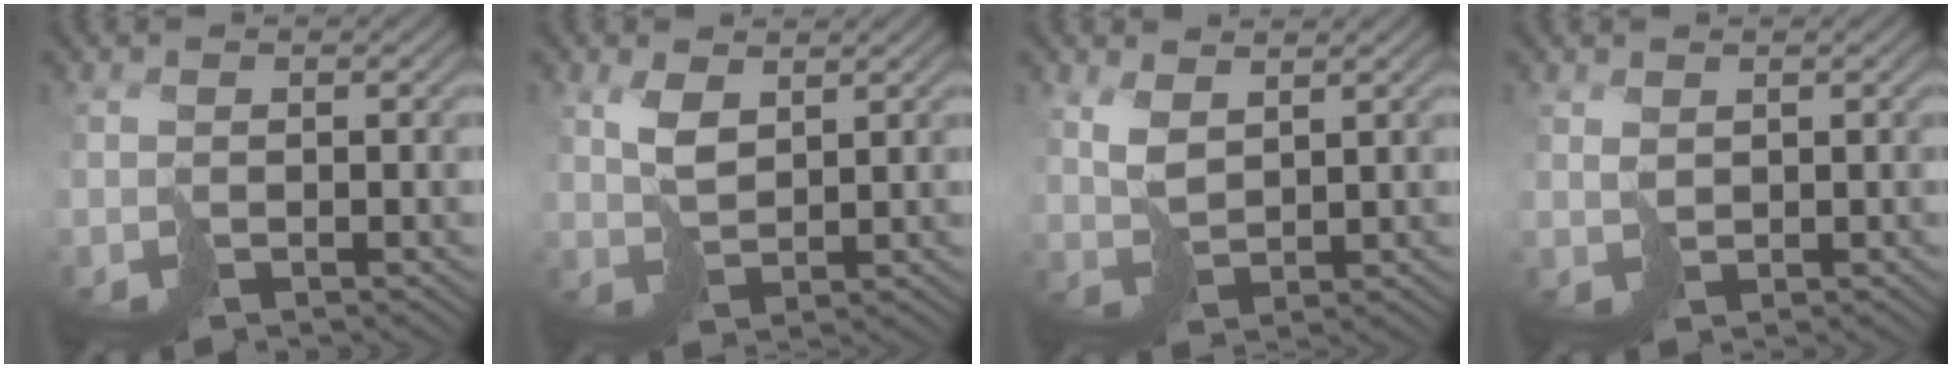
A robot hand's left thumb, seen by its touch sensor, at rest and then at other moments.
{"total": 3.7, "force": [1.8, 1.7, 2.7], "torque": [-0.067, 0.001, 0.040]}
{"total": 3.6, "force": [2.1, 1.7, 2.4], "torque": [-0.067, 0.000, 0.046]}
{"total": 1.4, "force": [0.9, 0.9, 0.5], "torque": [-0.018, 0.000, 0.020]}